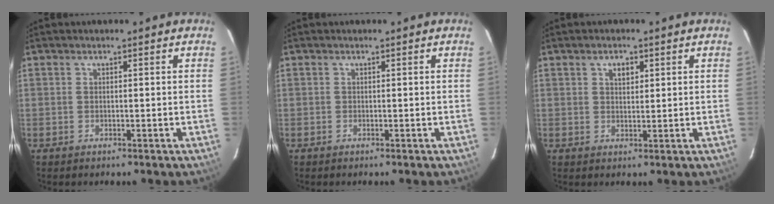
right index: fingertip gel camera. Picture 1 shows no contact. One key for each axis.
{"total": 0.0}
{"total": 2.5, "fx": 1.1, "fy": 1.5, "fz": 1.6, "tx": -0.024, "ty": 0.007, "tz": 0.020}